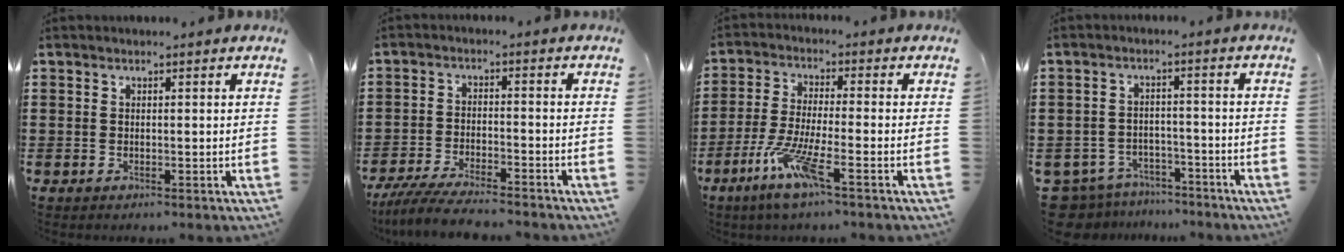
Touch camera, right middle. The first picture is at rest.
{"total": 5.9, "force": [-5.5, 0.4, 2.2], "torque": [-0.053, -0.009, -0.107]}
{"total": 7.9, "force": [-4.3, 1.0, 6.5], "torque": [-0.142, -0.010, -0.083]}
{"total": 5.2, "force": [-5.0, 1.3, 0.4], "torque": [-0.031, 0.005, -0.108]}